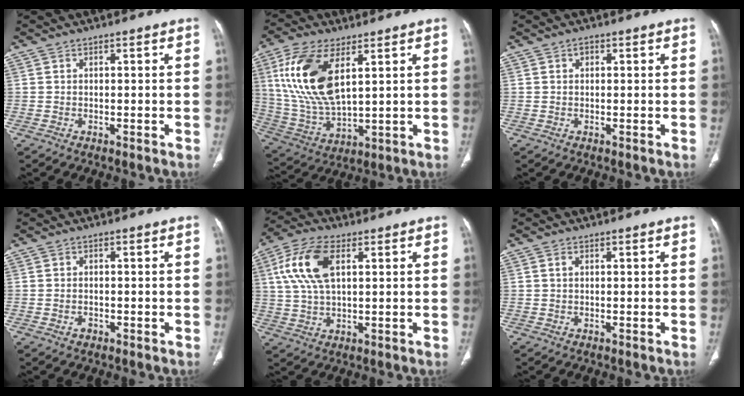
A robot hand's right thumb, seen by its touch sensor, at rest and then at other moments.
{"total": 17.0, "force": [5.9, 8.0, 13.9], "torque": [-0.289, -0.019, 0.124]}
{"total": 1.0, "force": [0.4, 0.7, 0.6], "torque": [-0.006, 0.002, 0.005]}
{"total": 1.4, "force": [-0.6, 1.0, 0.7], "torque": [-0.012, 0.007, -0.008]}
{"total": 11.3, "force": [3.3, 5.7, 9.2], "torque": [-0.200, 0.011, 0.064]}
{"total": 0.7, "force": [0.2, 0.5, 0.5], "torque": [-0.012, 0.002, 0.003]}